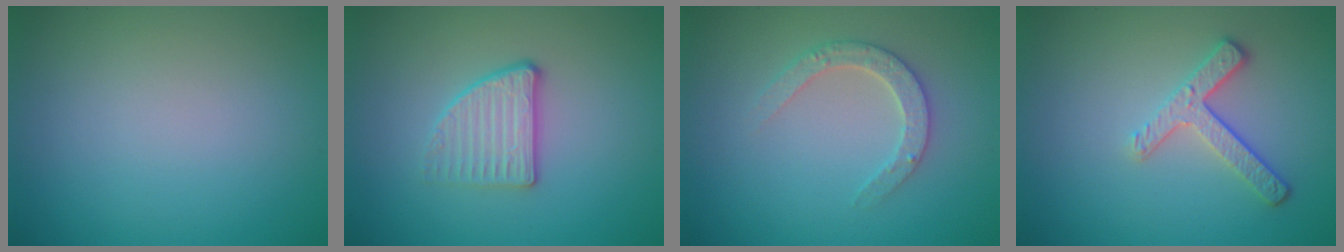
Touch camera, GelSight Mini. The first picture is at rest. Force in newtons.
{"total": 2.8, "press": 2.5, "slide": 1.2}
{"total": 2.7, "press": 2.6, "slide": 0.5}
{"total": 2.7, "press": 2.3, "slide": 1.5}